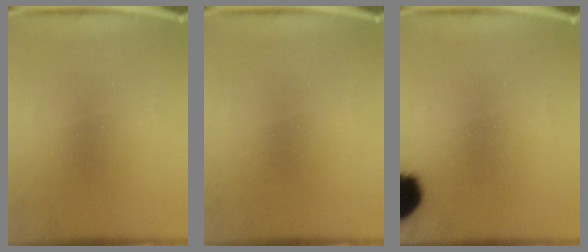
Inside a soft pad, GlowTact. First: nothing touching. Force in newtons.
{"total": 0.0}
{"total": 12.3}